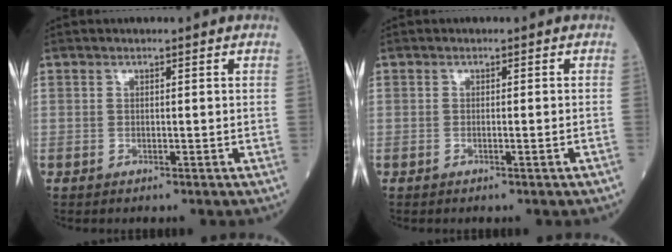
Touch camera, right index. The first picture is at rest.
{"total": 0.9, "force": [-0.5, -0.2, 0.7], "torque": [-0.012, 0.002, -0.007]}